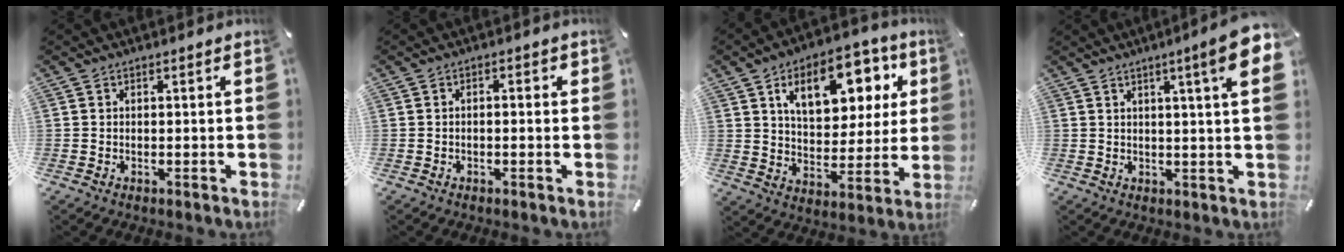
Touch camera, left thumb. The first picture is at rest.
{"total": 1.5, "force": [-0.6, 0.5, 1.2], "torque": [-0.023, 0.003, -0.012]}
{"total": 16.0, "force": [7.5, 9.6, 10.3], "torque": [-0.158, -0.020, 0.127]}
{"total": 9.5, "force": [4.2, 0.4, 8.5], "torque": [-0.131, -0.015, 0.062]}